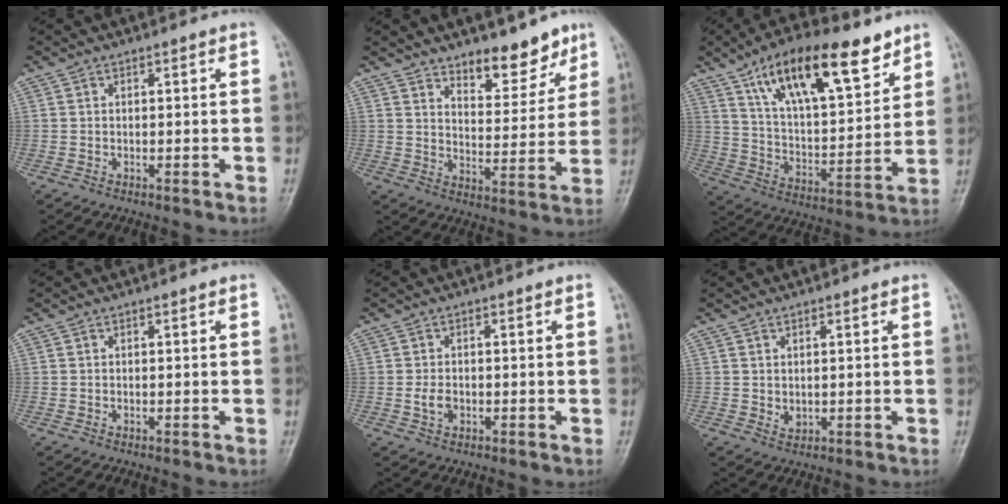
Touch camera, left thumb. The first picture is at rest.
{"total": 10.1, "force": [7.6, 4.3, 5.0], "torque": [-0.040, -0.058, 0.122]}
{"total": 21.3, "force": [12.6, 8.2, 15.1], "torque": [-0.216, -0.042, 0.221]}
{"total": 0.0}
{"total": 2.7, "force": [-0.5, 1.9, 1.8], "torque": [-0.030, 0.002, -0.010]}
{"total": 1.7, "force": [0.4, 1.2, 1.2], "torque": [-0.016, -0.007, 0.013]}